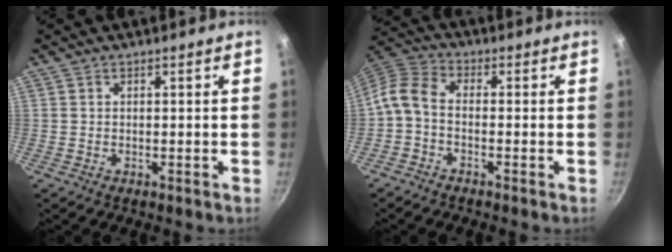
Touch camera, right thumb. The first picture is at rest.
{"total": 6.1, "force": [-1.9, 3.6, 4.5], "torque": [-0.110, 0.036, -0.054]}